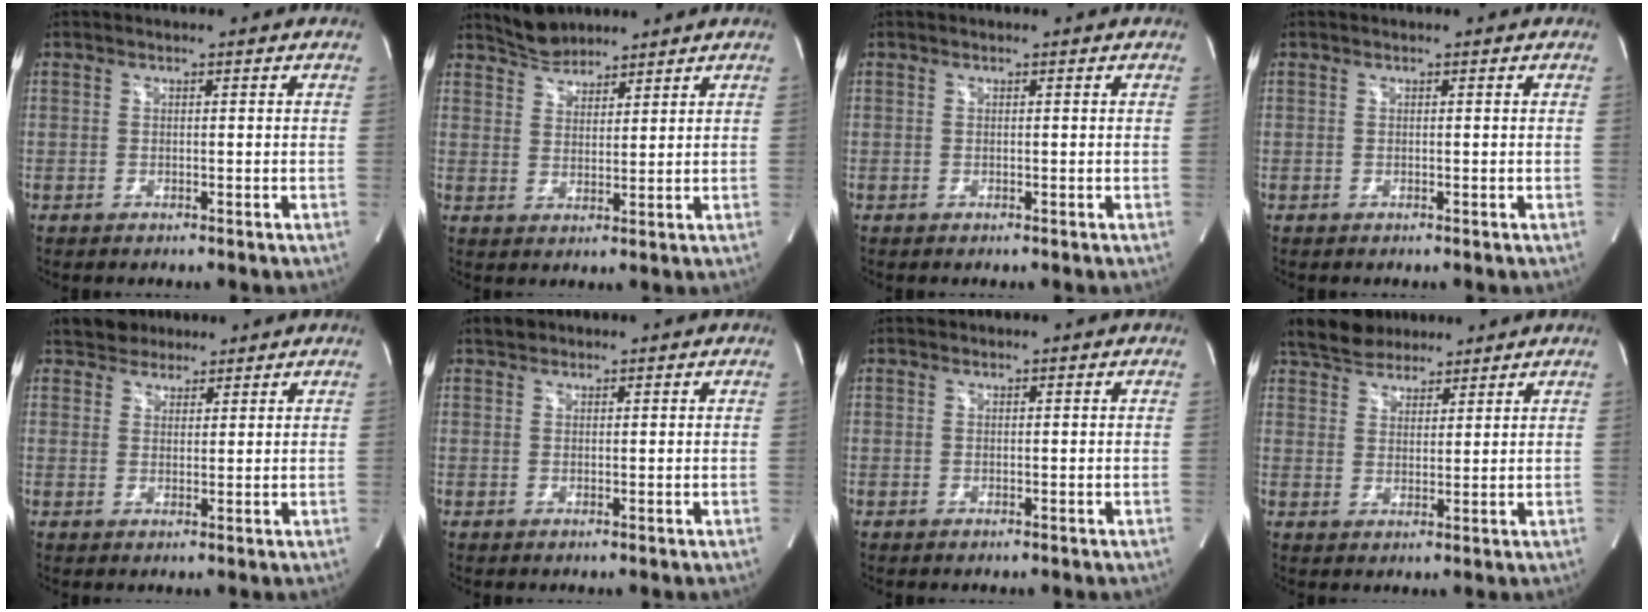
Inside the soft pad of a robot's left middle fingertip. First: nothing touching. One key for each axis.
{"total": 4.5, "fx": 4.3, "fy": 1.4, "fz": 0.3, "tx": -0.010, "ty": 0.010, "tz": 0.082}
{"total": 0.0}
{"total": 0.0}
{"total": 4.2, "fx": 3.3, "fy": 2.5, "fz": 0.4, "tx": -0.009, "ty": 0.019, "tz": 0.055}
{"total": 1.2, "fx": 1.0, "fy": 0.7, "fz": 0.1, "tx": -0.001, "ty": 0.010, "tz": 0.015}
{"total": 0.0}
{"total": 9.2, "fx": 7.8, "fy": 3.9, "fz": 3.1, "tx": -0.052, "ty": 0.028, "tz": 0.135}